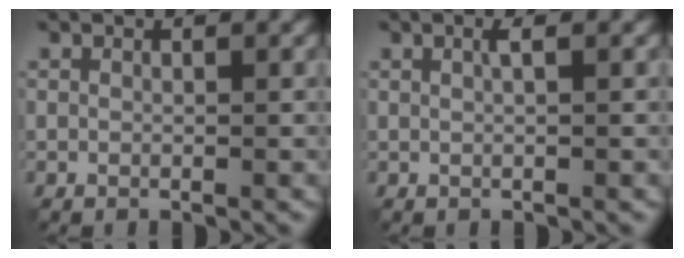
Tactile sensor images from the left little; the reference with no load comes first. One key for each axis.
{"total": 0.9, "fx": 0.0, "fy": 0.2, "fz": 0.9, "tx": -0.017, "ty": 0.001, "tz": 0.001}